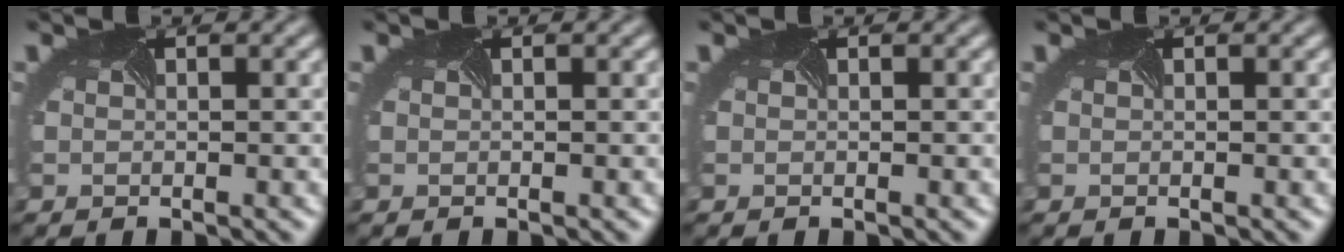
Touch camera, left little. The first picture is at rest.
{"total": 0.0}
{"total": 0.0}
{"total": 0.0}